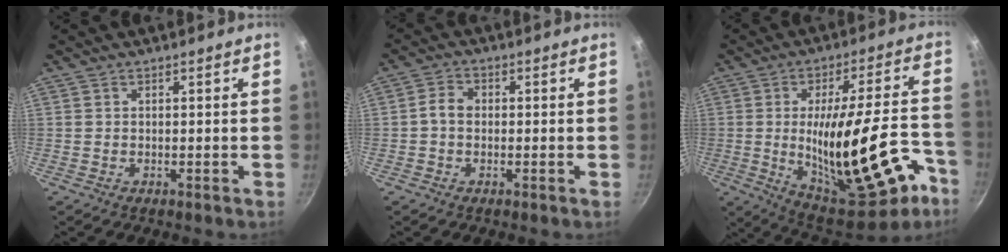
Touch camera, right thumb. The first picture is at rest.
{"total": 3.1, "force": [-0.2, 2.3, 2.1], "torque": [-0.042, 0.015, -0.014]}
{"total": 27.1, "force": [-8.7, 10.4, 23.5], "torque": [-0.313, 0.035, -0.103]}